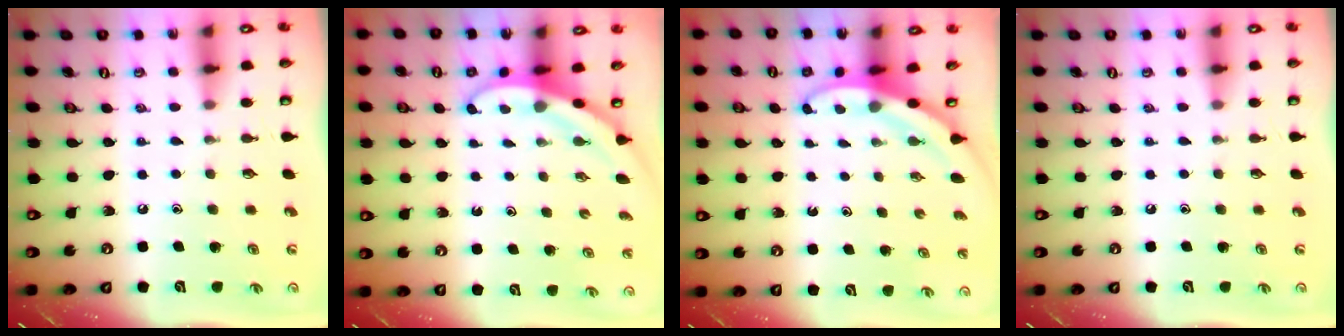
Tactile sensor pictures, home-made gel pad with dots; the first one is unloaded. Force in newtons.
{"total": 3.2, "press": 3.2, "slide": 0.1}
{"total": 3.3, "press": 3.3, "slide": 0.1}
{"total": 0.0}